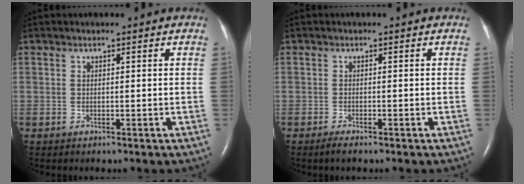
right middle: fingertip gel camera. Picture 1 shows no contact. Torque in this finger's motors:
{"motor_torque": [0.17, -0.13, -0.06, 0.00]}